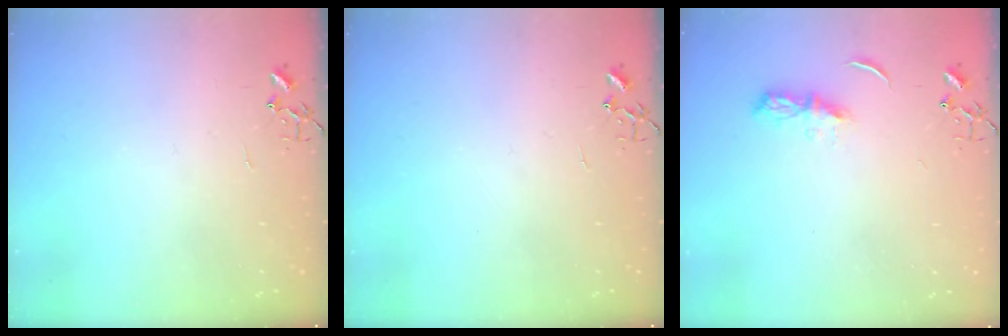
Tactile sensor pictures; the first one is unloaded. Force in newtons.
{"total": 0.0}
{"total": 6.1, "press": 6.0, "slide": 0.7}